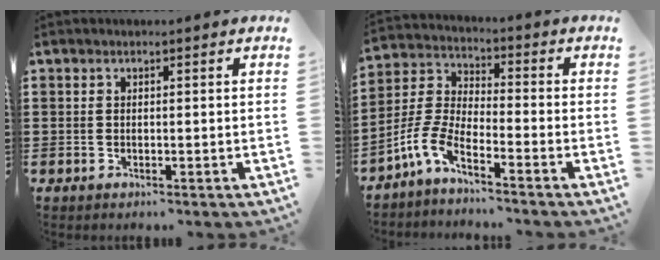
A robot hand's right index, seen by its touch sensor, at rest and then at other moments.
{"total": 5.4, "force": [-4.5, 1.0, 2.9], "torque": [-0.099, -0.017, -0.097]}